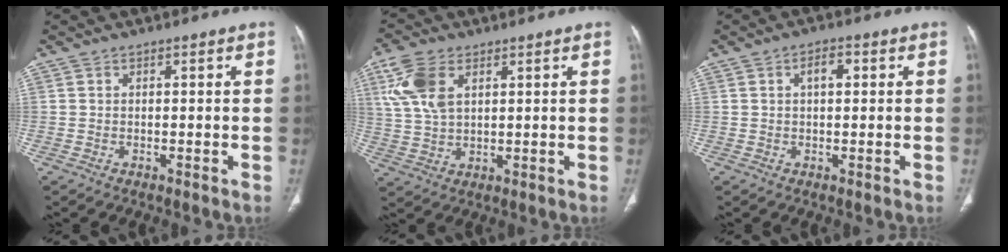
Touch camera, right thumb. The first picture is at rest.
{"total": 9.4, "force": [3.8, 5.3, 6.7], "torque": [-0.149, -0.001, 0.079]}
{"total": 3.0, "force": [0.8, 1.5, 2.5], "torque": [-0.041, 0.007, 0.012]}